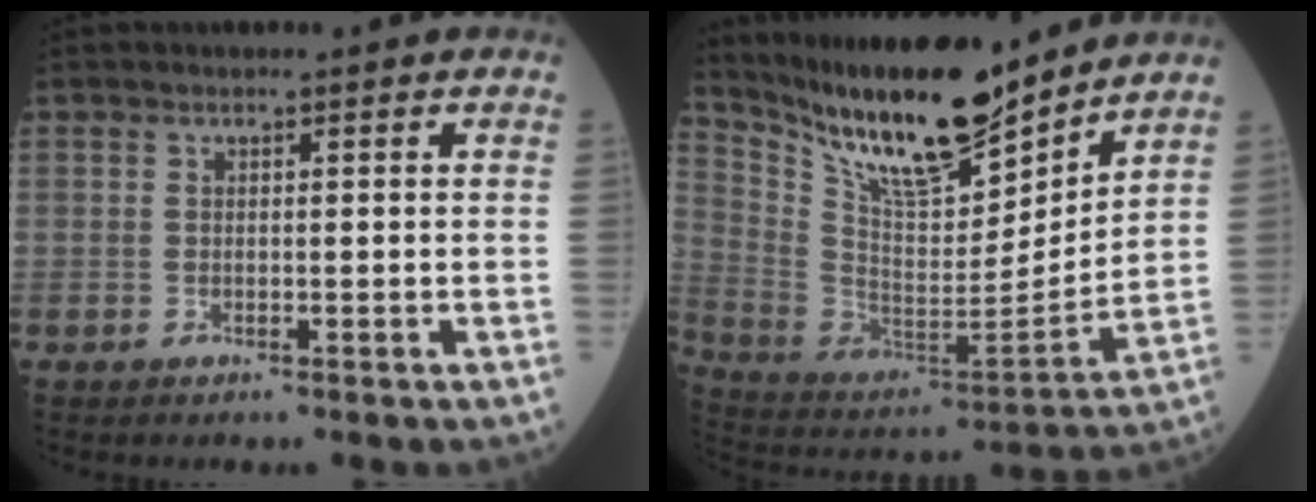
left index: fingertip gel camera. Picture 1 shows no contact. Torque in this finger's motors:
{"motor_torque": [0.45, -0.31, 0.39, 0.08]}